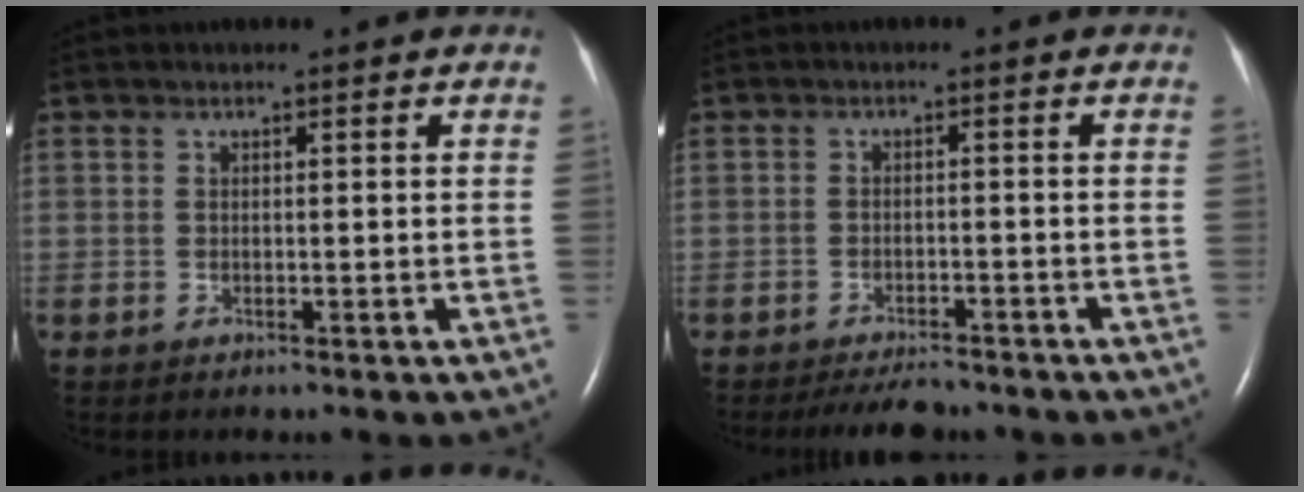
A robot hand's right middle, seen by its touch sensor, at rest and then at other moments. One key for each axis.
{"total": 5.0, "fx": -4.6, "fy": 1.4, "fz": 1.5, "tx": -0.024, "ty": -0.008, "tz": -0.070}